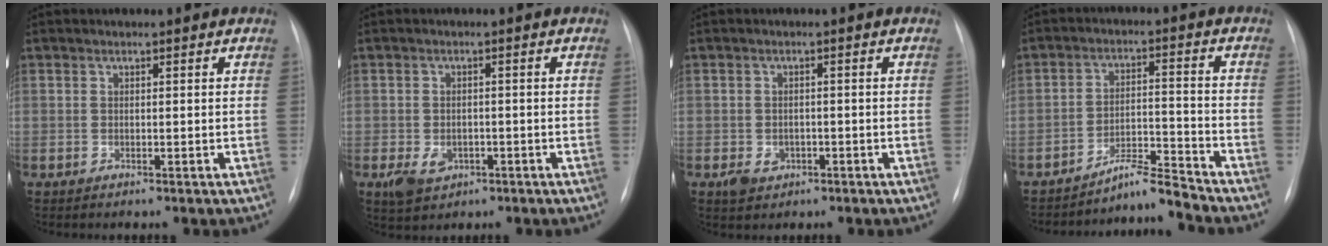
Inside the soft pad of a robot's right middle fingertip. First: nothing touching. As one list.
[{"total": 4.6, "force": [-1.9, 3.3, 2.6], "torque": [-0.047, -0.003, -0.018]}, {"total": 3.0, "force": [-1.3, 2.4, 1.3], "torque": [-0.019, 0.001, -0.010]}, {"total": 5.9, "force": [-5.6, -1.6, 0.3], "torque": [-0.011, 0.004, -0.095]}]